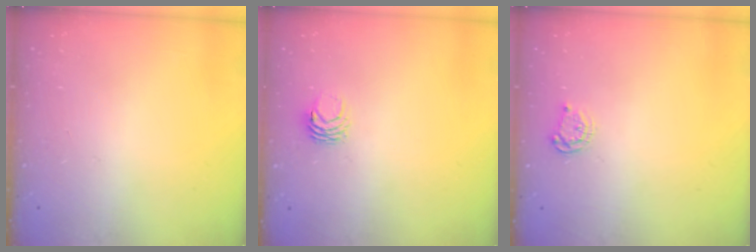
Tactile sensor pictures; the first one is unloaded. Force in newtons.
{"total": 3.7, "press": 3.7, "slide": 0.4}
{"total": 5.2, "press": 5.2, "slide": 0.6}